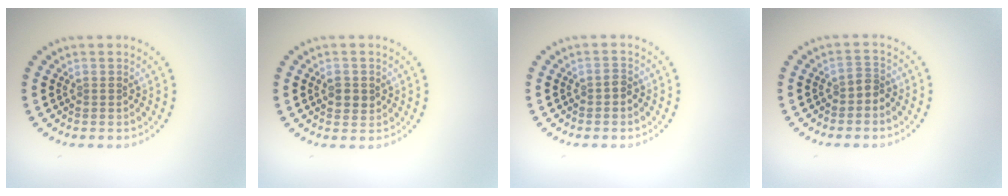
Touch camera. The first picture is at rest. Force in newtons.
{"total": 1.7, "press": 1.7, "slide": 0.2}
{"total": 0.8, "press": 0.8, "slide": 0.2}
{"total": 1.3, "press": 1.0, "slide": 0.8}